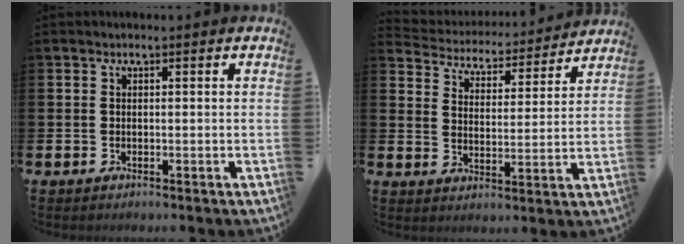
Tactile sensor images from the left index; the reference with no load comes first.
{"total": 4.4, "force": [4.3, 1.0, 0.0], "torque": [-0.033, -0.041, 0.068]}